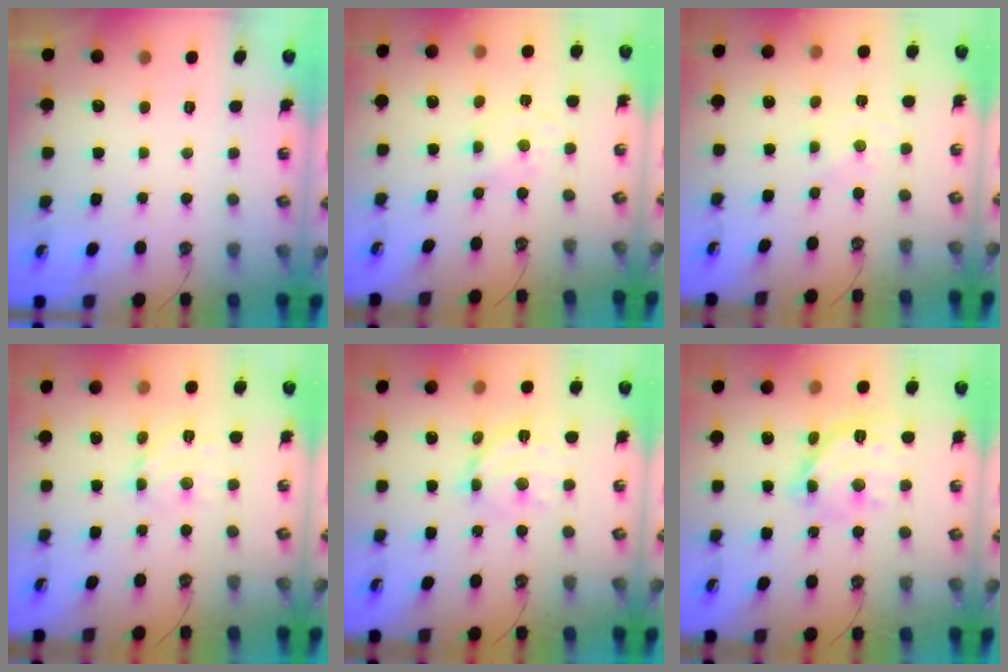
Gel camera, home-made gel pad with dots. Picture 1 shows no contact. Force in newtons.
{"total": 1.5, "press": 1.5, "slide": 0.3}
{"total": 0.0}
{"total": 7.1, "press": 7.1, "slide": 0.2}
{"total": 11.7, "press": 11.7, "slide": 0.9}
{"total": 14.9, "press": 14.9, "slide": 1.2}